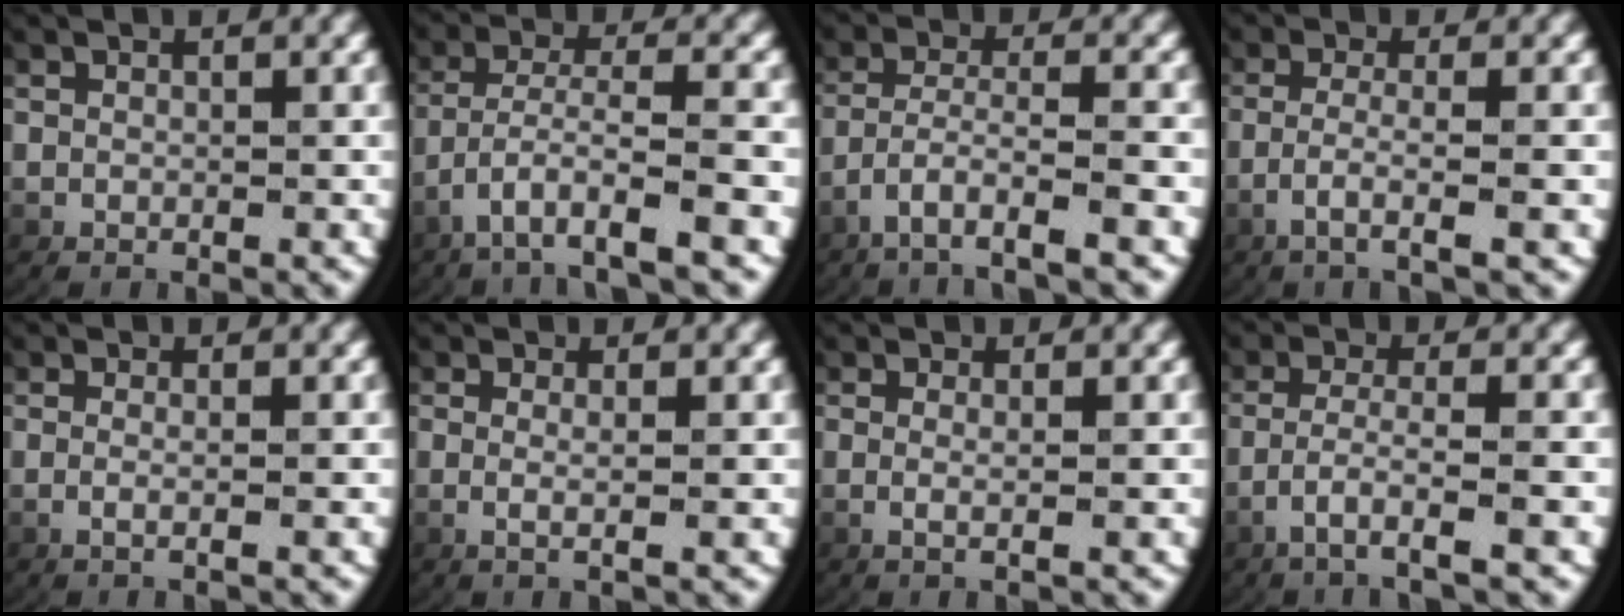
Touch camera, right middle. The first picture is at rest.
{"total": 4.5, "force": [-2.2, 1.1, 3.8], "torque": [-0.089, -0.017, -0.022]}
{"total": 4.4, "force": [-2.8, 0.7, 3.3], "torque": [-0.075, -0.019, -0.034]}
{"total": 3.2, "force": [-1.3, 0.1, 3.0], "torque": [-0.069, -0.012, -0.013]}
{"total": 1.3, "force": [-0.4, -0.2, 1.2], "torque": [-0.040, -0.010, -0.003]}
{"total": 1.7, "force": [0.1, -0.2, 1.7], "torque": [-0.048, -0.011, 0.008]}
{"total": 1.4, "force": [0.0, -0.2, 1.4], "torque": [-0.041, -0.011, 0.006]}
{"total": 4.0, "force": [-2.3, 0.3, 3.3], "torque": [-0.072, -0.014, -0.028]}